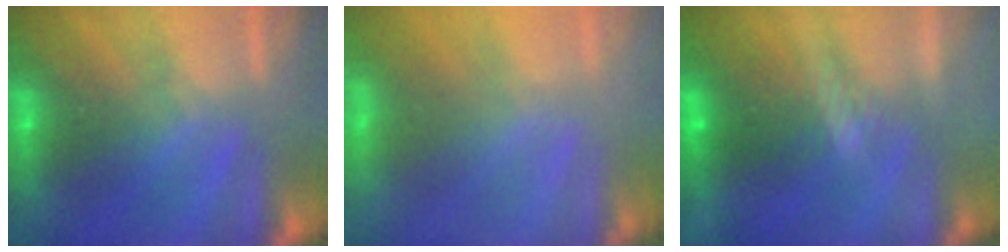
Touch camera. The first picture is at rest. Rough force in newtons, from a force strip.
{"total": 6.1}
{"total": 6.9}